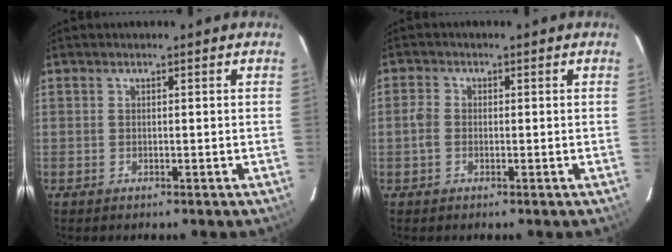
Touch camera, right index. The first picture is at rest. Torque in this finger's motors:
{"motor_torque": [0.45, -0.11, 0.29, 0.05]}